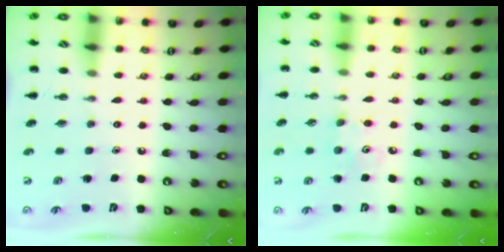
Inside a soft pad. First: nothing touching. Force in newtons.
{"total": 3.4, "press": 3.3, "slide": 0.9}